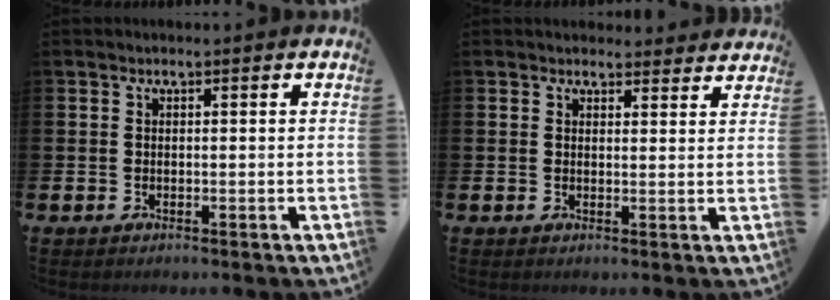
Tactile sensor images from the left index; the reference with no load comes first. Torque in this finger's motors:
{"motor_torque": [0.88, -1.25, 0.02, 0.03]}